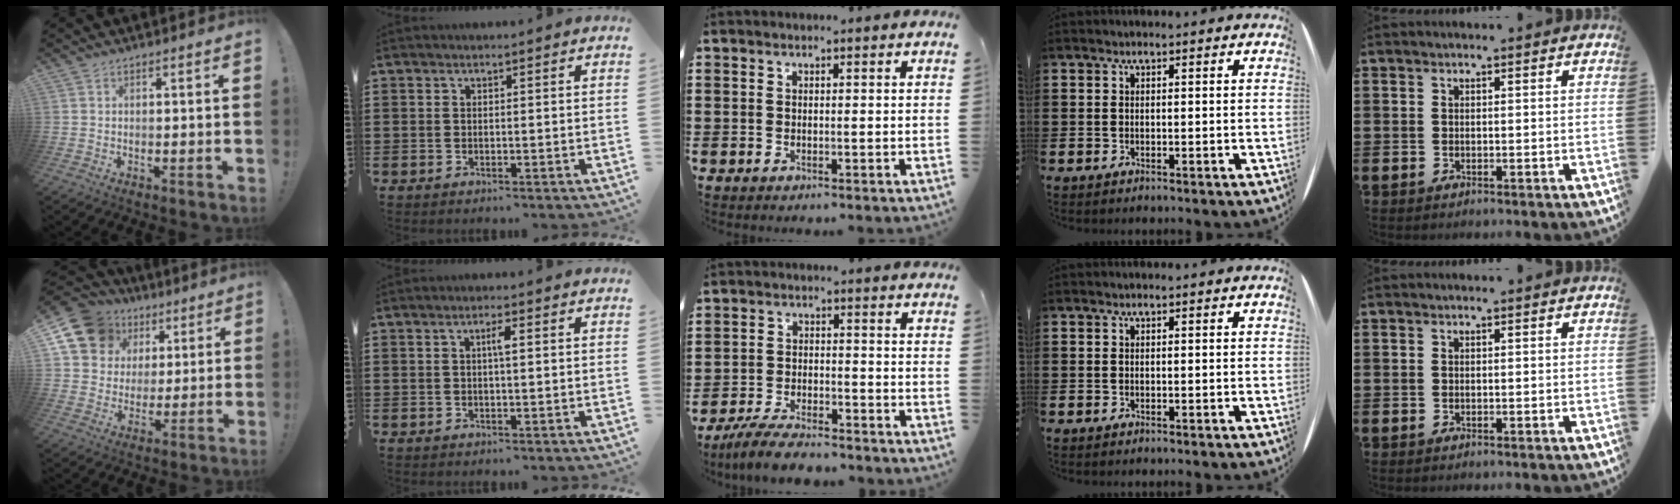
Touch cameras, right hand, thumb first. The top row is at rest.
{"thumb": {"total": 14.8, "force": [7.3, 11.7, 5.5], "torque": [-0.089, -0.037, 0.152]}, "index": {"total": 2.0, "force": [0.3, 0.3, 1.9], "torque": [-0.037, 0.003, 0.002]}, "middle": {"total": 5.7, "force": [-5.3, 0.8, 1.9], "torque": [-0.044, -0.001, -0.105]}}